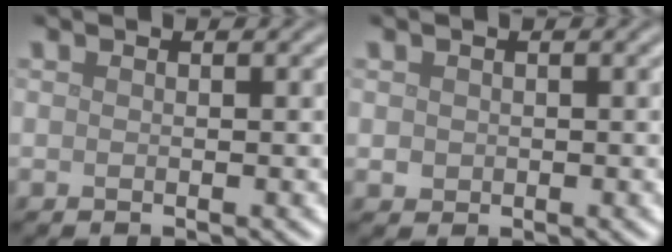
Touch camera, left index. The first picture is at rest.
{"total": 0.9, "force": [0.1, 0.8, 0.2], "torque": [0.000, -0.002, 0.000]}